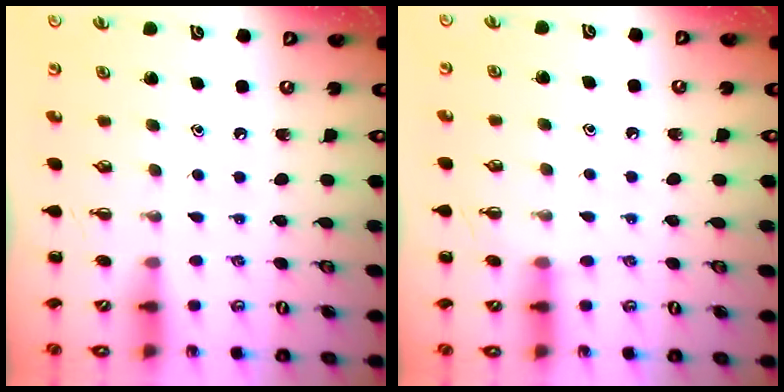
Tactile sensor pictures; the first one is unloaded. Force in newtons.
{"total": 7.8, "press": 7.5, "slide": 2.2}